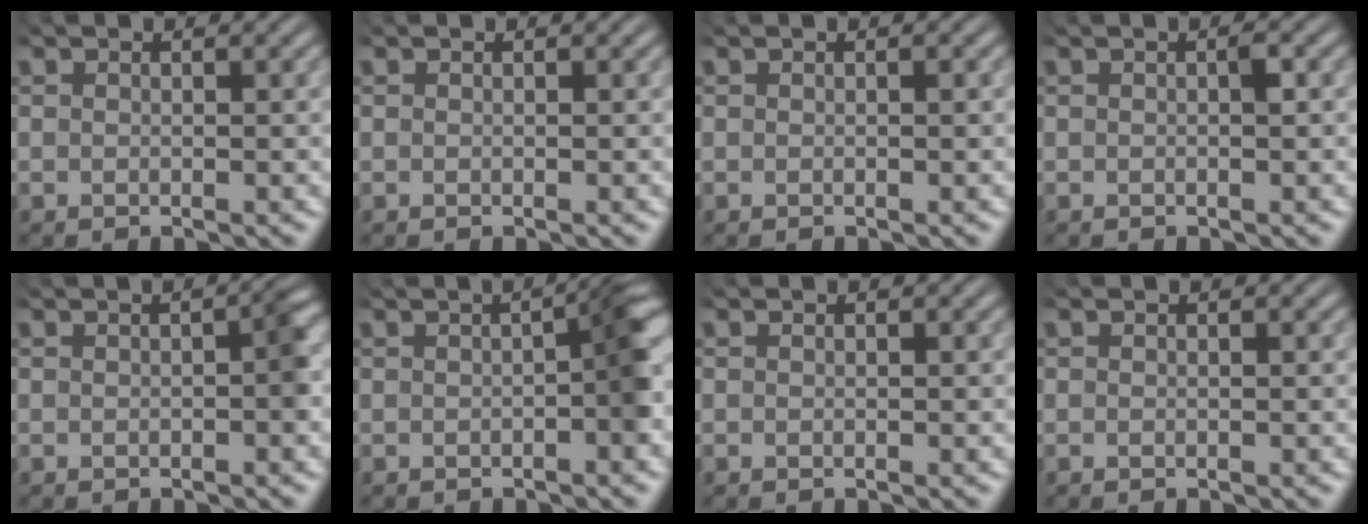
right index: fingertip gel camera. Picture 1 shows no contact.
{"total": 0.0}
{"total": 0.0}
{"total": 0.6, "force": [0.0, 0.0, 0.6], "torque": [-0.007, 0.004, -0.001]}
{"total": 1.7, "force": [-0.3, 0.2, 1.6], "torque": [-0.018, 0.008, -0.008]}
{"total": 4.4, "force": [0.1, 1.4, 4.2], "torque": [-0.039, 0.022, -0.008]}
{"total": 0.0}
{"total": 0.0}